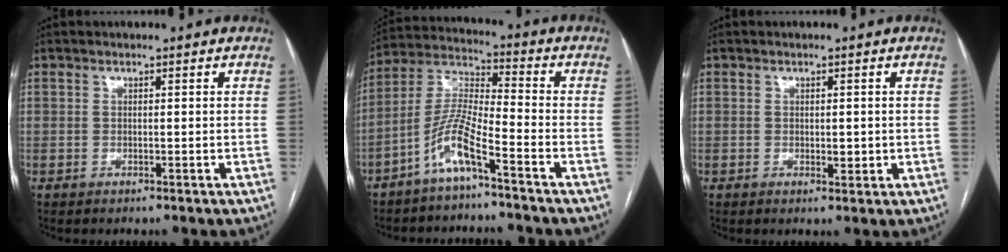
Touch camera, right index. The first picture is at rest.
{"total": 8.3, "force": [-5.2, 0.7, 6.4], "torque": [-0.145, 0.003, -0.110]}
{"total": 1.8, "force": [0.0, 1.0, 1.5], "torque": [-0.018, -0.002, 0.002]}